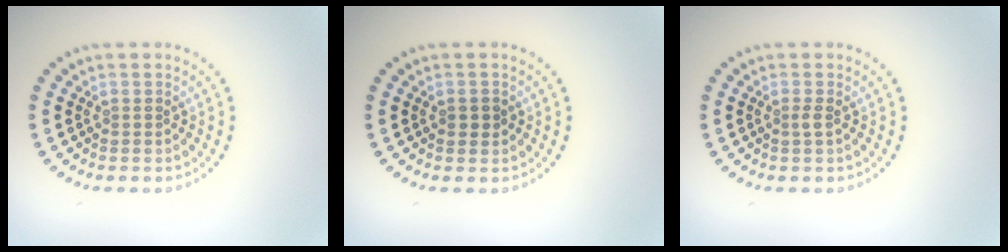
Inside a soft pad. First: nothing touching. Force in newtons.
{"total": 1.3, "press": 1.3, "slide": 0.1}
{"total": 0.7, "press": 0.4, "slide": 0.6}